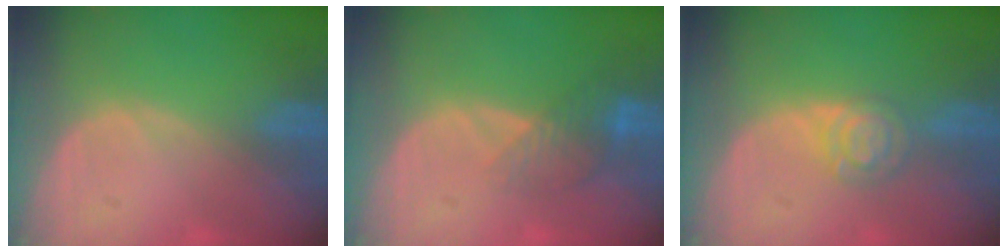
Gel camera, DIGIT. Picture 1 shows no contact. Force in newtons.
{"total": 4.2, "press": 3.7, "slide": 1.9}
{"total": 4.1, "press": 4.1, "slide": 0.1}